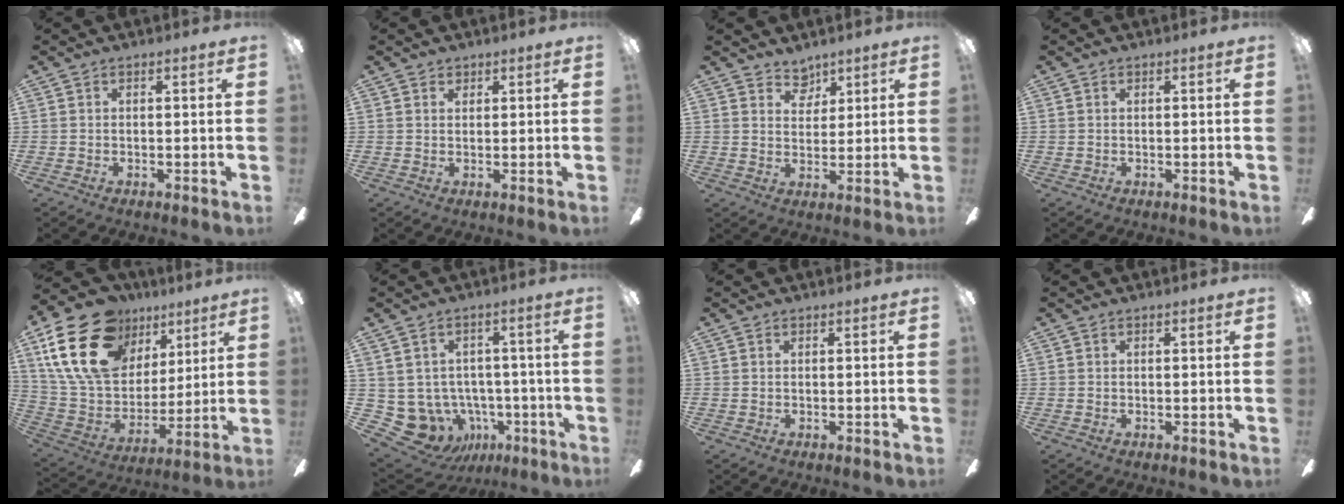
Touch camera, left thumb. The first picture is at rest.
{"total": 1.4, "force": [1.1, 0.8, 0.2], "torque": [0.004, -0.002, 0.019]}
{"total": 5.2, "force": [4.2, 2.9, 0.7], "torque": [-0.006, -0.022, 0.075]}
{"total": 0.0}
{"total": 24.5, "force": [12.8, 16.1, 13.3], "torque": [-0.269, -0.048, 0.238]}
{"total": 9.8, "force": [-2.5, 8.8, 3.6], "torque": [-0.112, -0.001, -0.032]}
{"total": 0.0}
{"total": 0.0}